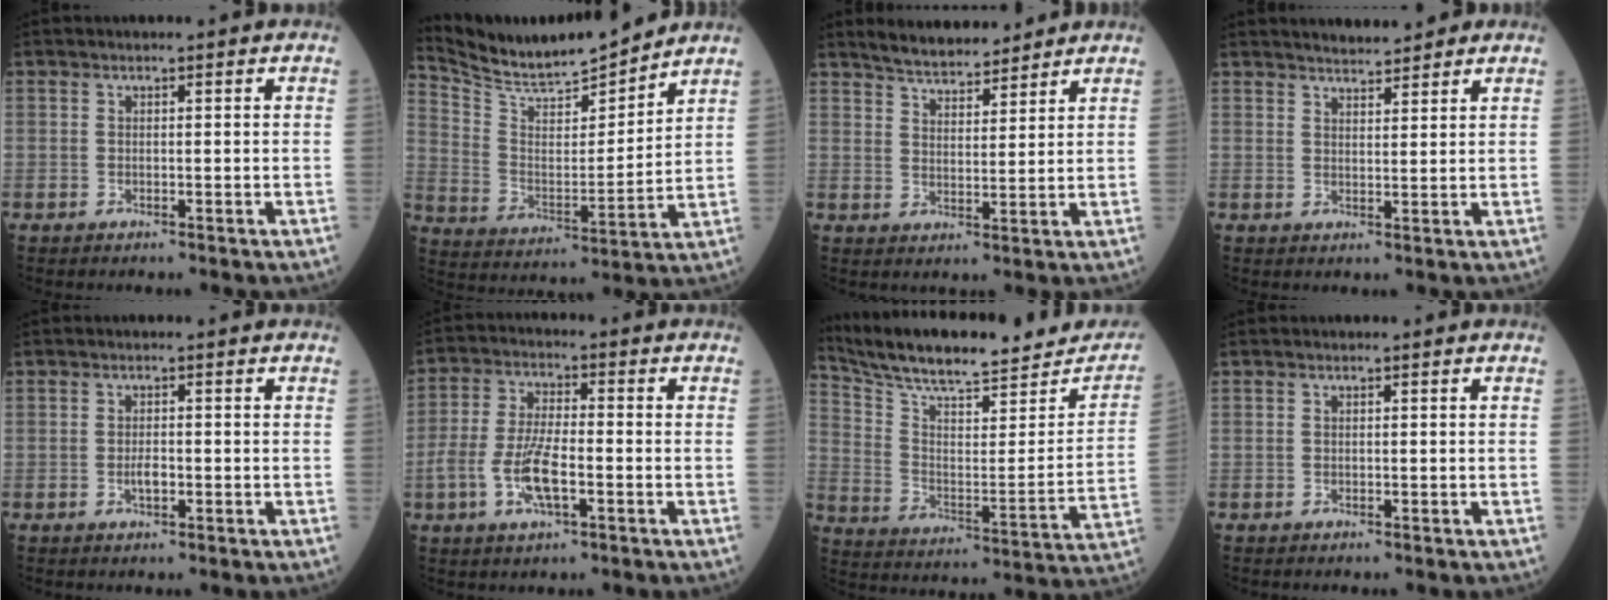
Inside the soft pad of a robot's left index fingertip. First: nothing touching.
{"total": 13.5, "force": [13.0, 0.8, 3.7], "torque": [-0.082, -0.005, 0.234]}
{"total": 7.6, "force": [7.1, 1.6, 2.3], "torque": [-0.042, 0.011, 0.121]}
{"total": 5.4, "force": [5.0, 1.3, 1.8], "torque": [-0.028, 0.013, 0.072]}
{"total": 1.5, "force": [-0.6, 0.6, 1.3], "torque": [-0.026, -0.002, -0.011]}
{"total": 8.2, "force": [-2.8, 2.6, 7.2], "torque": [-0.155, -0.004, -0.055]}
{"total": 22.9, "force": [20.5, 5.1, 8.7], "torque": [-0.138, -0.022, 0.292]}
{"total": 0.0}